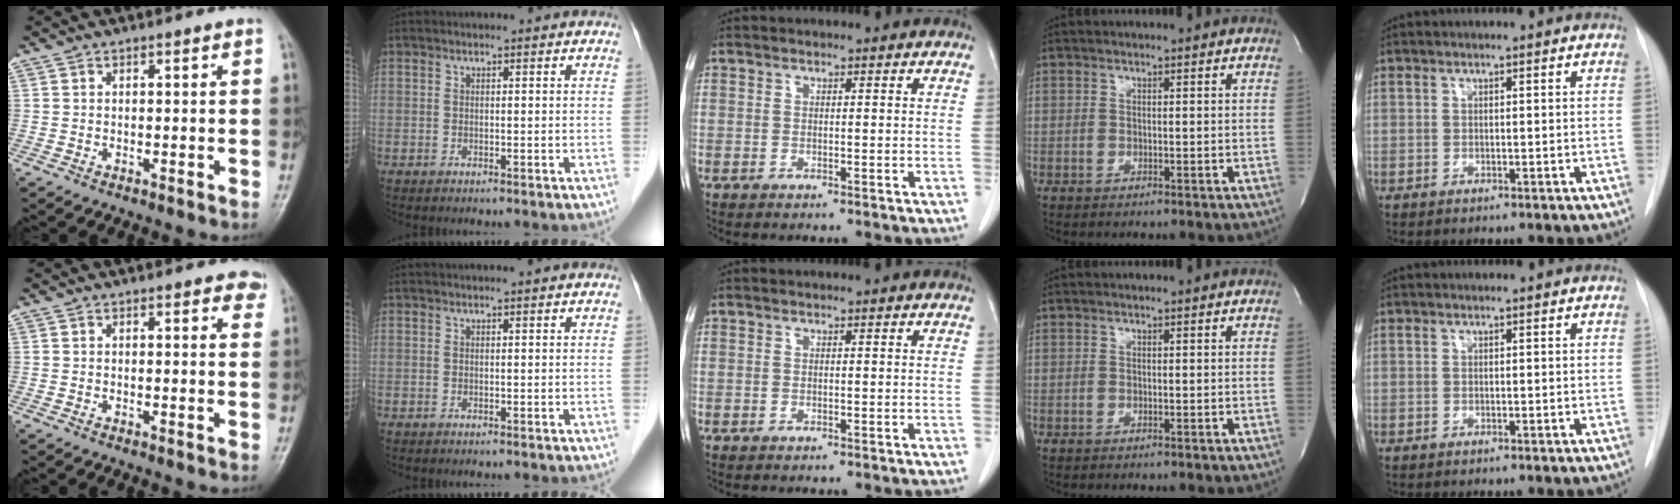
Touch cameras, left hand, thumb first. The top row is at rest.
{"thumb": {"total": 3.4, "force": [2.5, 1.4, 1.8], "torque": [0.002, -0.006, 0.020]}}